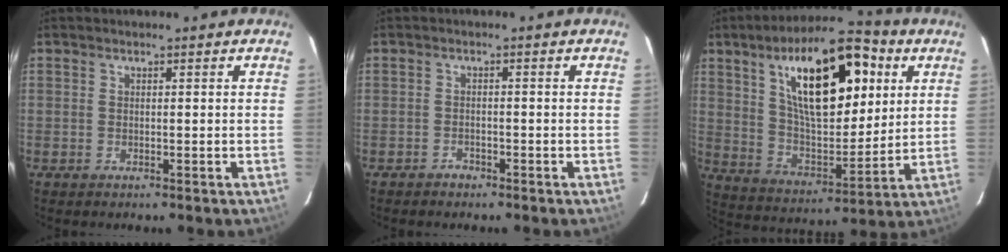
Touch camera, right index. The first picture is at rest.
{"total": 1.5, "force": [-1.3, 0.8, 0.0], "torque": [-0.004, 0.005, -0.023]}
{"total": 23.0, "force": [9.2, 10.2, 18.4], "torque": [-0.313, 0.027, 0.162]}